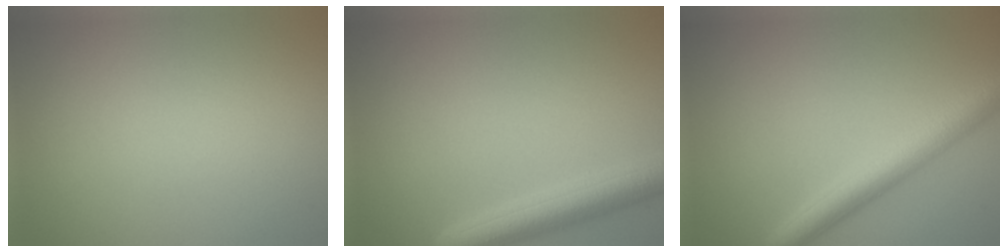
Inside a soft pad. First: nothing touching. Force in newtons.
{"total": 4.5, "press": 4.5, "slide": 0.2}
{"total": 4.8, "press": 4.8, "slide": 0.1}